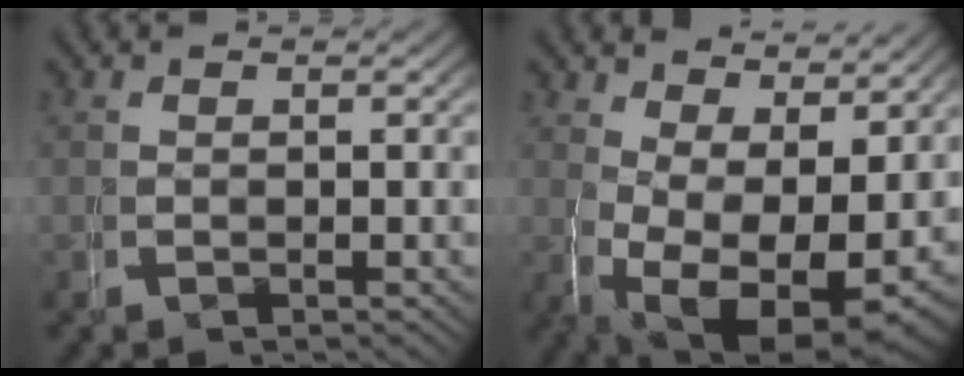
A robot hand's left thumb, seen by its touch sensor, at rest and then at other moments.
{"total": 10.6, "force": [-1.7, 7.0, 7.7], "torque": [-0.151, -0.077, 0.016]}